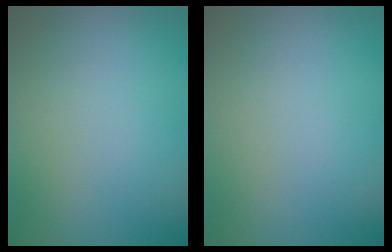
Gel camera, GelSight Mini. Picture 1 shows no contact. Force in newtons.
{"total": 0.0}